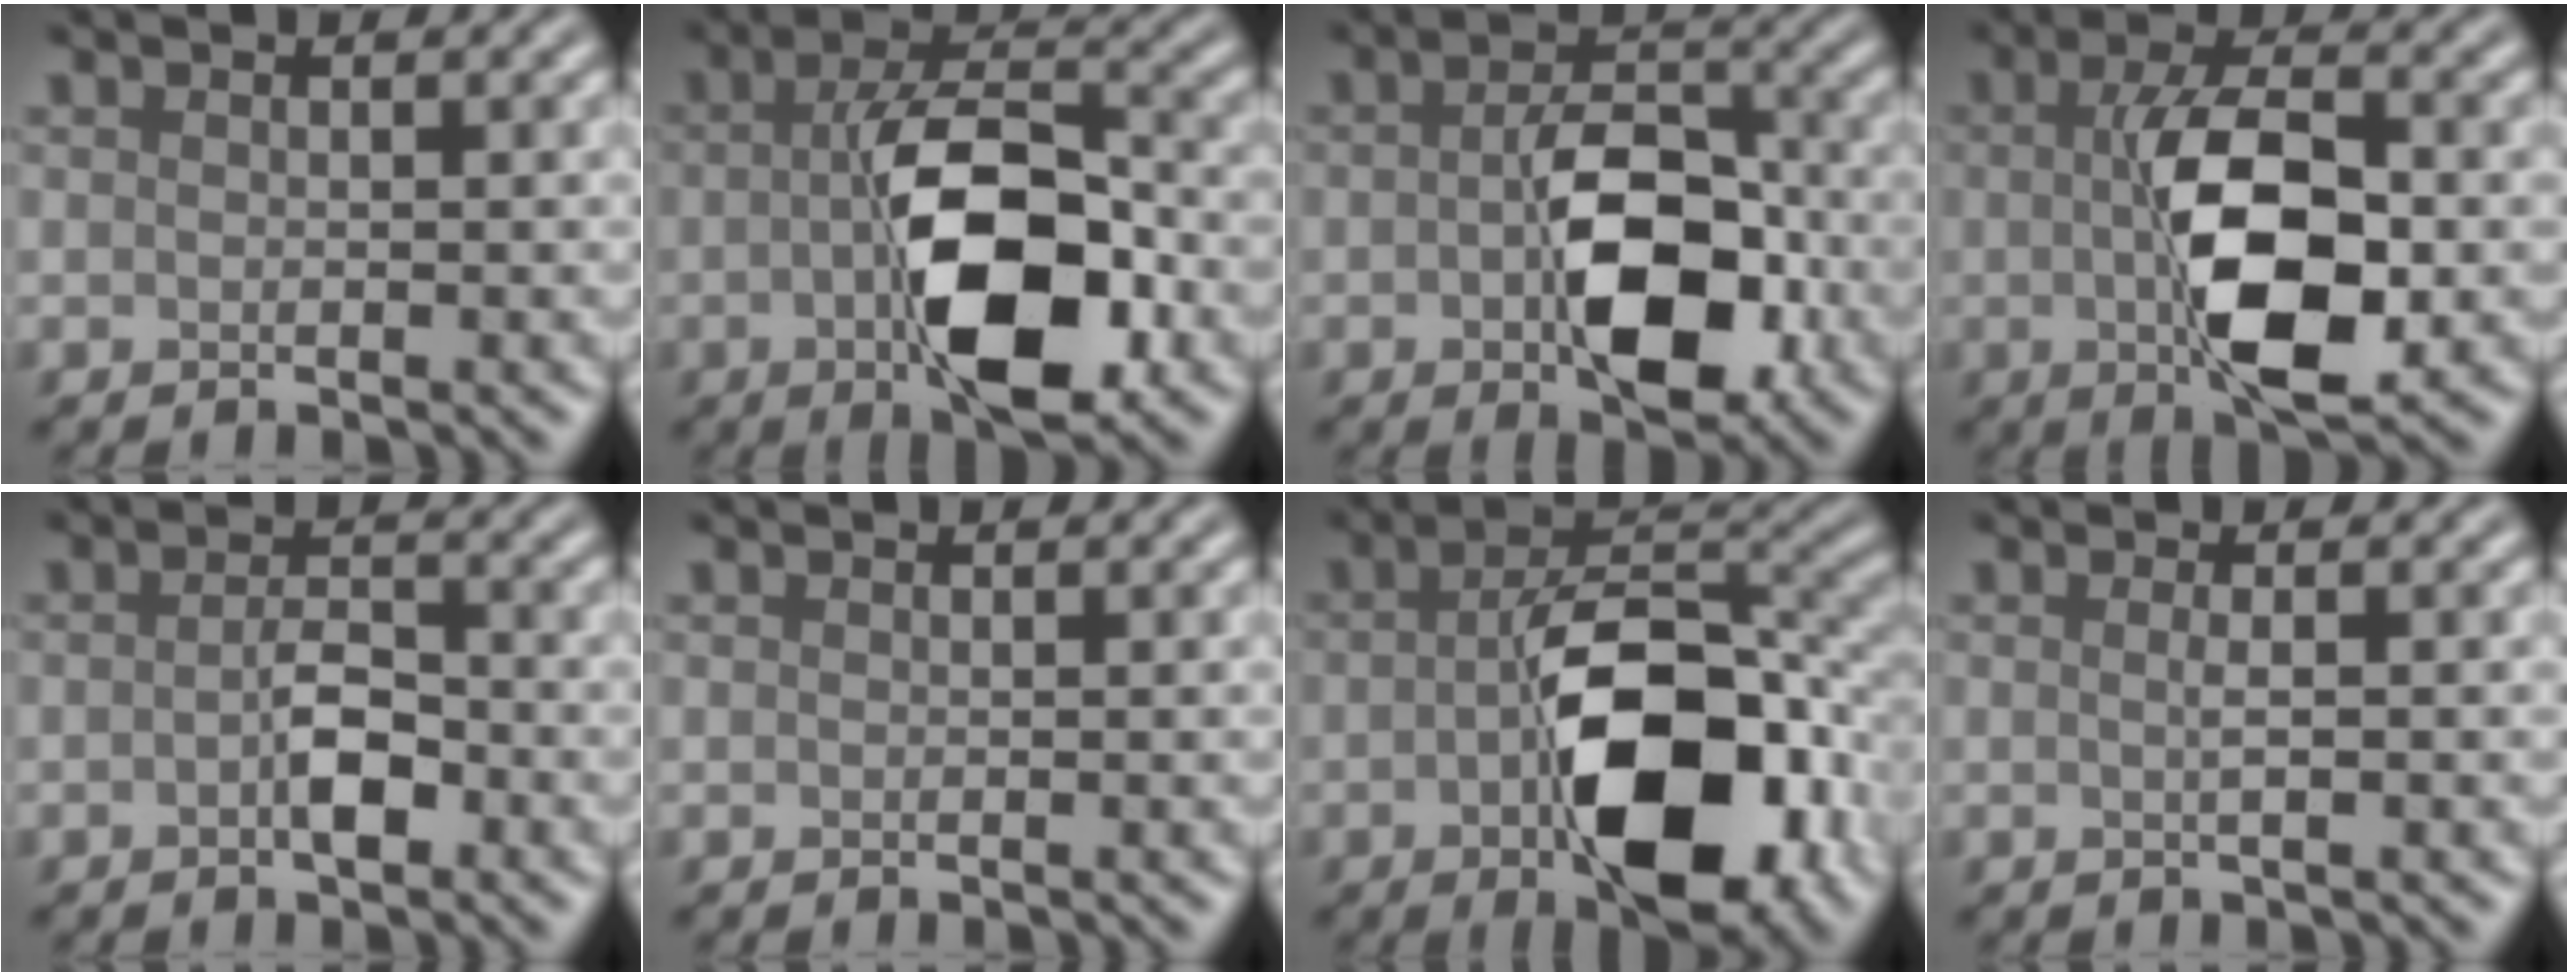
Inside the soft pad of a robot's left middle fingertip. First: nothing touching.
{"total": 10.0, "force": [-1.9, 4.5, 8.8], "torque": [-0.153, 0.004, -0.033]}
{"total": 7.9, "force": [-1.5, 4.3, 6.5], "torque": [-0.106, 0.000, -0.025]}
{"total": 8.6, "force": [-0.6, 3.5, 7.9], "torque": [-0.139, -0.002, -0.009]}
{"total": 2.7, "force": [-0.9, 1.2, 2.3], "torque": [-0.039, 0.003, -0.020]}
{"total": 0.0}
{"total": 11.6, "force": [-3.1, 5.6, 9.6], "torque": [-0.151, -0.001, -0.052]}
{"total": 1.1, "force": [0.0, 0.3, 1.1], "torque": [-0.017, 0.001, -0.003]}